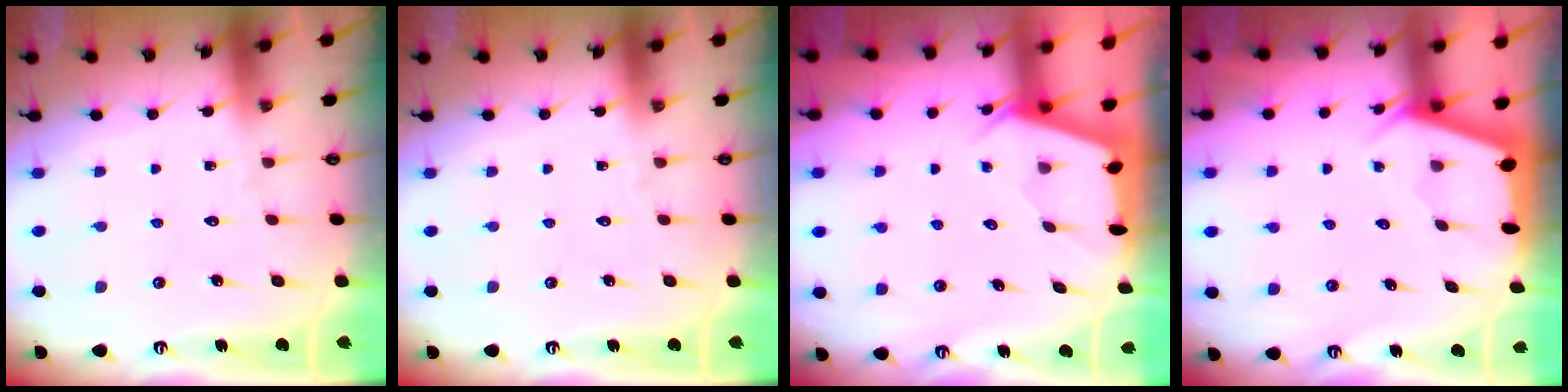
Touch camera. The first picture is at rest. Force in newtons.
{"total": 0.0}
{"total": 2.0, "press": 2.0, "slide": 0.3}
{"total": 2.4, "press": 2.4, "slide": 0.3}